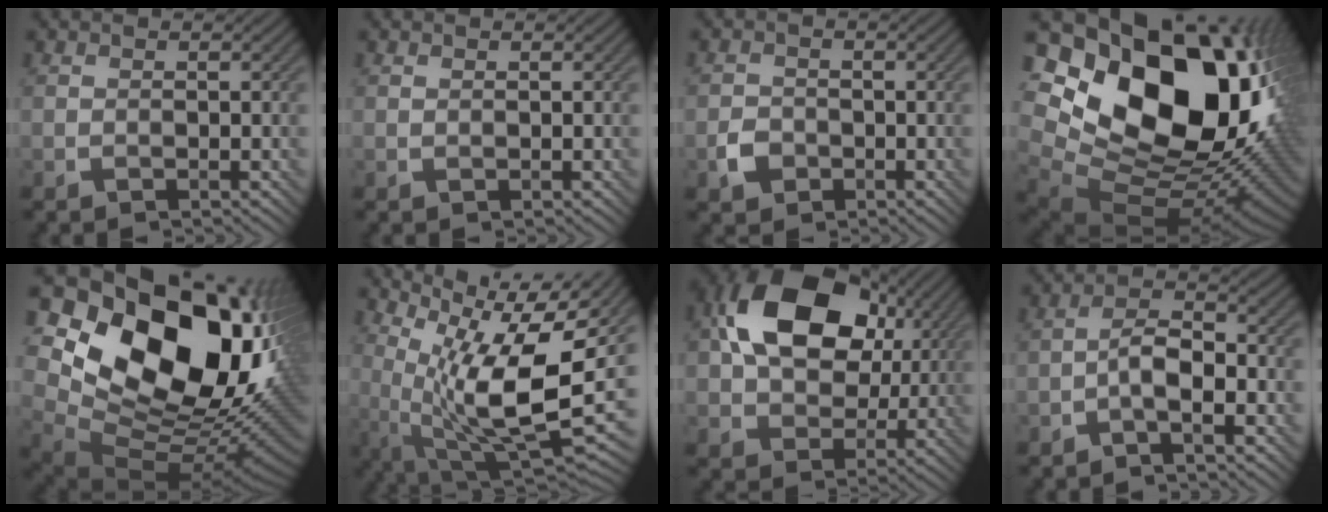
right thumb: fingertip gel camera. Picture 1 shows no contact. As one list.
[{"total": 0.0}, {"total": 2.6, "force": [-1.2, 2.1, 1.0], "torque": [-0.019, -0.003, -0.025]}, {"total": 24.6, "force": [7.9, 17.3, 15.7], "torque": [-0.335, 0.010, 0.184]}, {"total": 21.8, "force": [6.2, 15.2, 14.4], "torque": [-0.280, -0.007, 0.153]}, {"total": 15.2, "force": [3.4, 5.5, 13.7], "torque": [-0.248, 0.000, 0.080]}, {"total": 17.1, "force": [4.5, 12.1, 11.3], "torque": [-0.199, 0.026, 0.069]}, {"total": 4.5, "force": [-1.9, 1.7, 3.7], "torque": [-0.066, 0.013, -0.043]}]